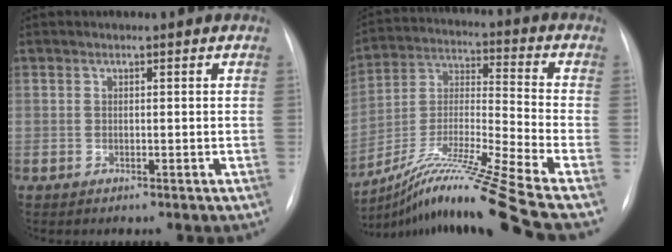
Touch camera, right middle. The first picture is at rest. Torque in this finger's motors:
{"motor_torque": [0.47, -1.11, 0.08, 0.10]}